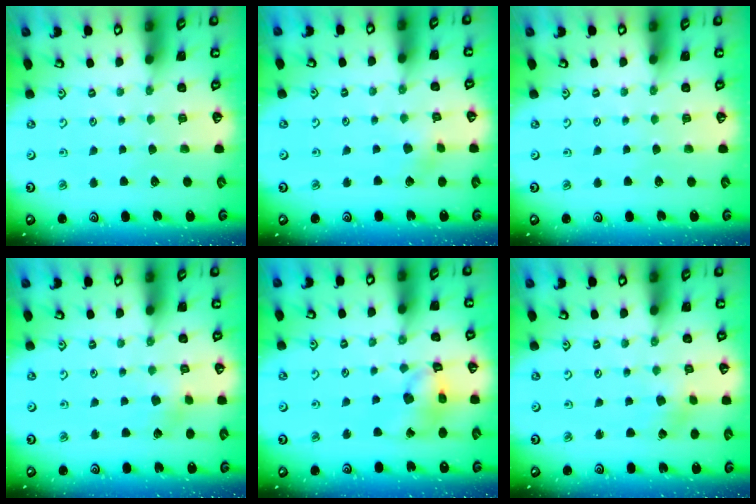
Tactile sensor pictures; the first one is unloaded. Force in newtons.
{"total": 2.7, "press": 2.7, "slide": 0.7}
{"total": 0.0}
{"total": 2.3, "press": 2.2, "slide": 0.3}
{"total": 11.8, "press": 11.7, "slide": 1.5}
{"total": 1.9, "press": 1.9, "slide": 0.2}